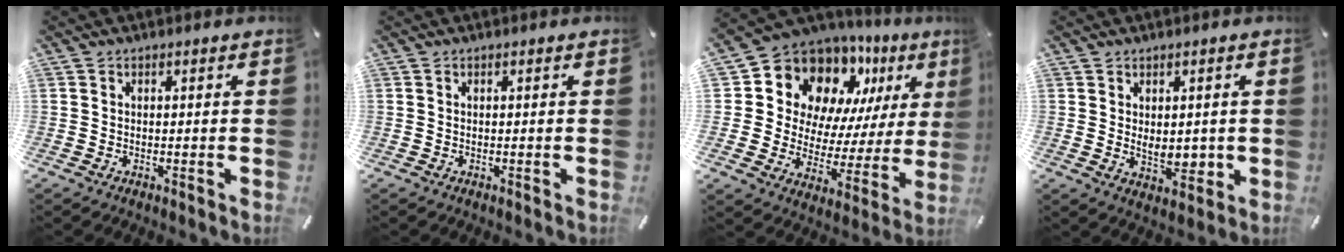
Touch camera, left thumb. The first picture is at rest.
{"total": 0.0}
{"total": 13.3, "force": [9.5, 8.7, 3.1], "torque": [-0.055, -0.097, 0.171]}
{"total": 5.2, "force": [0.5, 3.6, 3.7], "torque": [-0.035, -0.006, 0.009]}